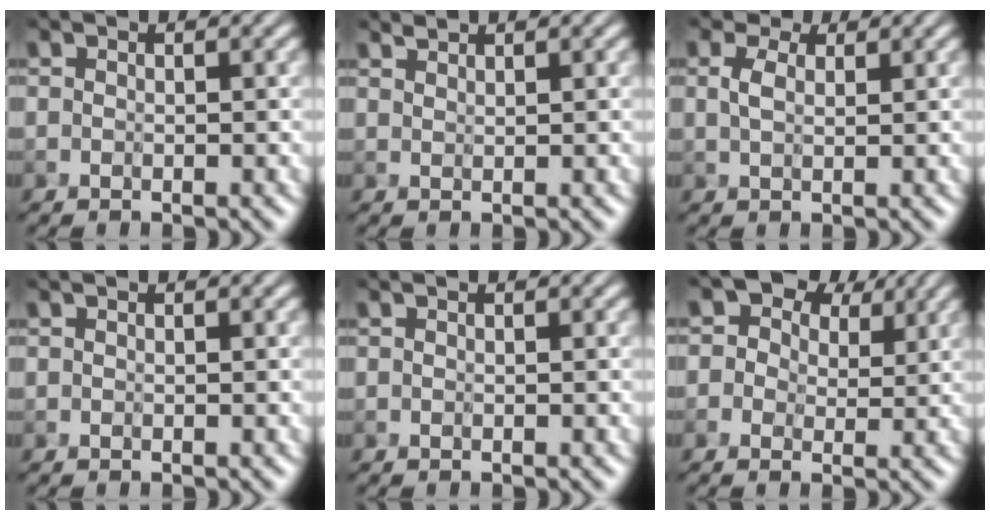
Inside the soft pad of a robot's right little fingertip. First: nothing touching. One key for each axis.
{"total": 0.9, "fx": 0.9, "fy": -0.1, "fz": 0.0, "tx": 0.000, "ty": 0.000, "tz": 0.021}
{"total": 2.3, "fx": 0.9, "fy": 1.5, "fz": 1.5, "tx": -0.038, "ty": 0.004, "tz": 0.018}
{"total": 0.0}
{"total": 0.0}
{"total": 5.8, "fx": 3.1, "fy": 4.1, "fz": 2.6, "tx": -0.033, "ty": 0.006, "tz": 0.022}